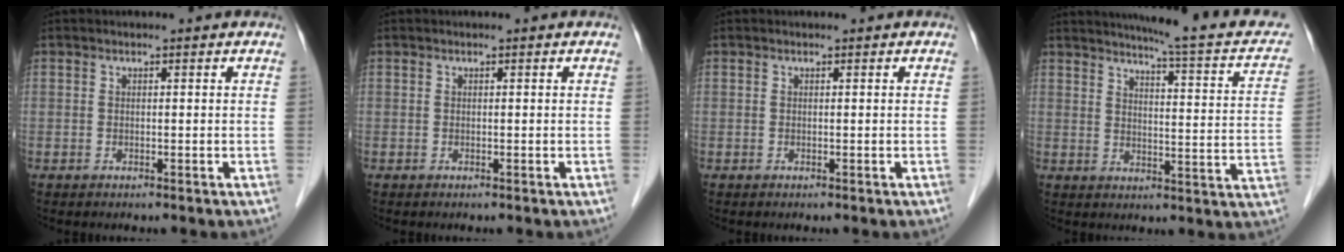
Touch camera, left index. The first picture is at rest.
{"total": 0.0}
{"total": 0.0}
{"total": 16.4, "force": [14.0, 1.7, 8.5], "torque": [-0.107, -0.024, 0.156]}